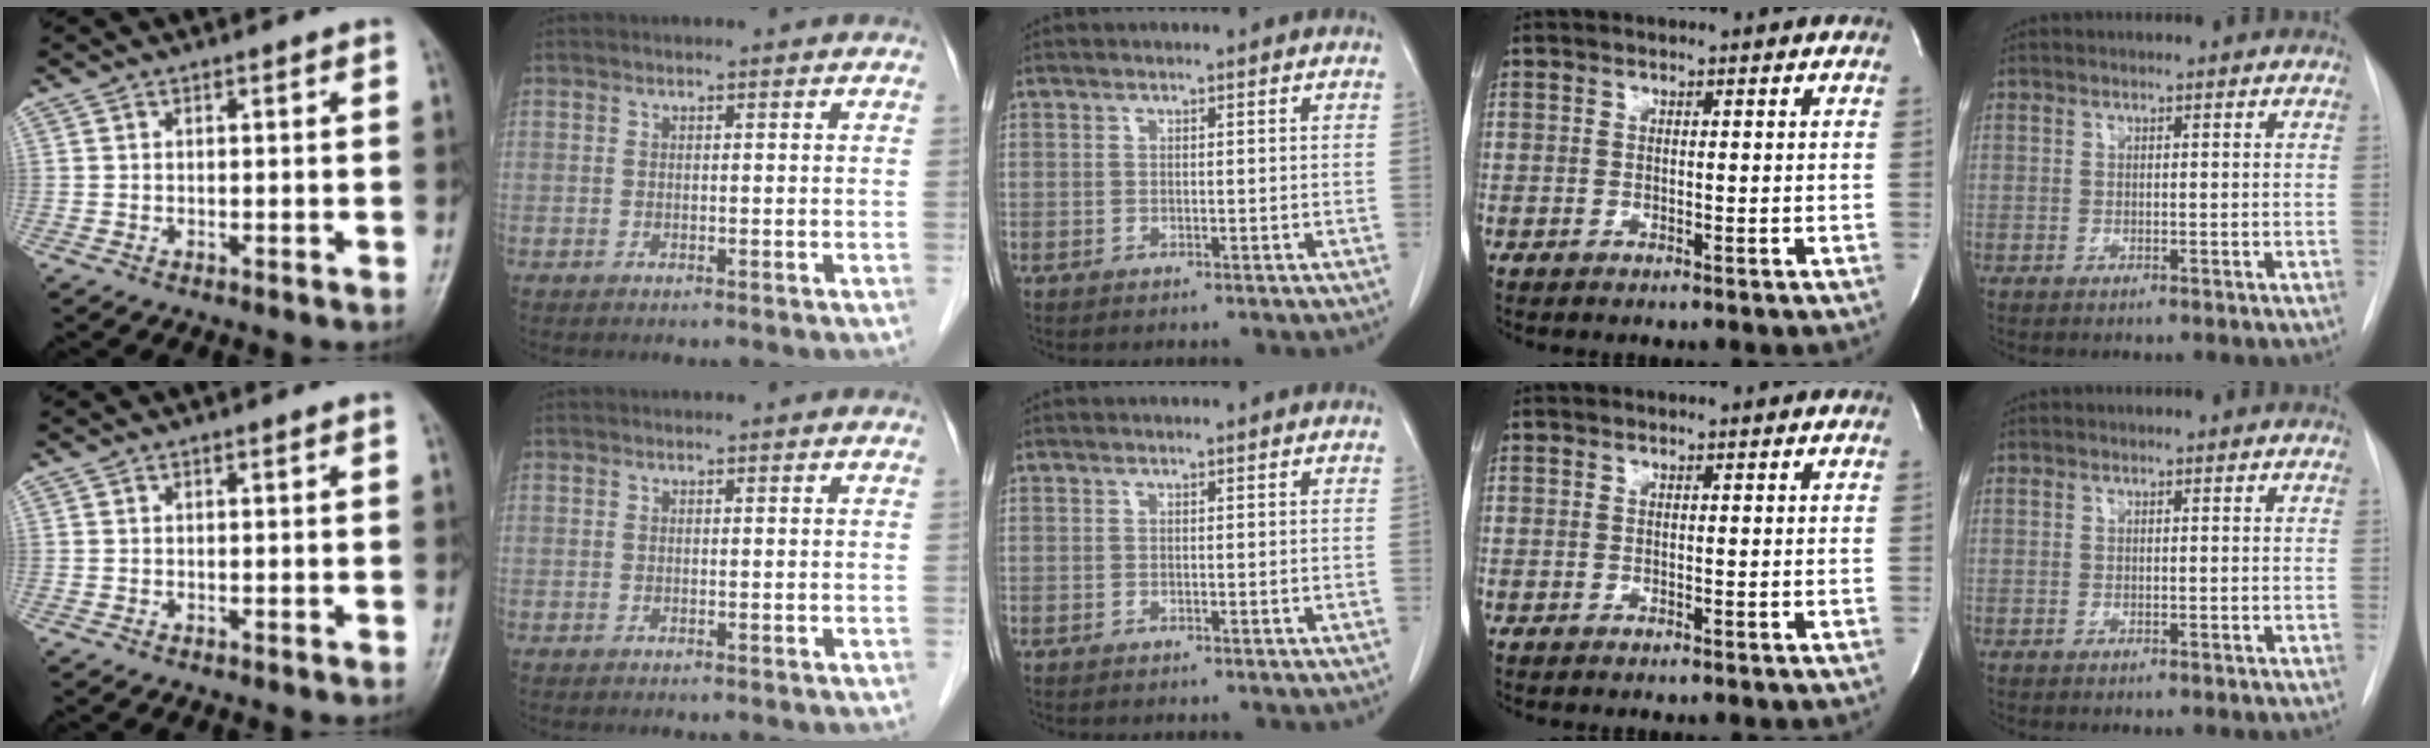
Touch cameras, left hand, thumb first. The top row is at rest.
{}